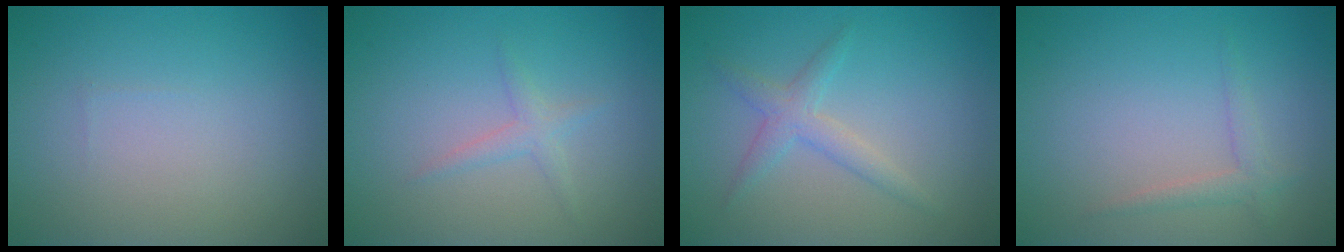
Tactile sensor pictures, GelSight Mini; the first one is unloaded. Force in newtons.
{"total": 1.3, "press": 1.3, "slide": 0.0}
{"total": 2.1, "press": 2.1, "slide": 0.1}
{"total": 1.4, "press": 1.4, "slide": 0.1}